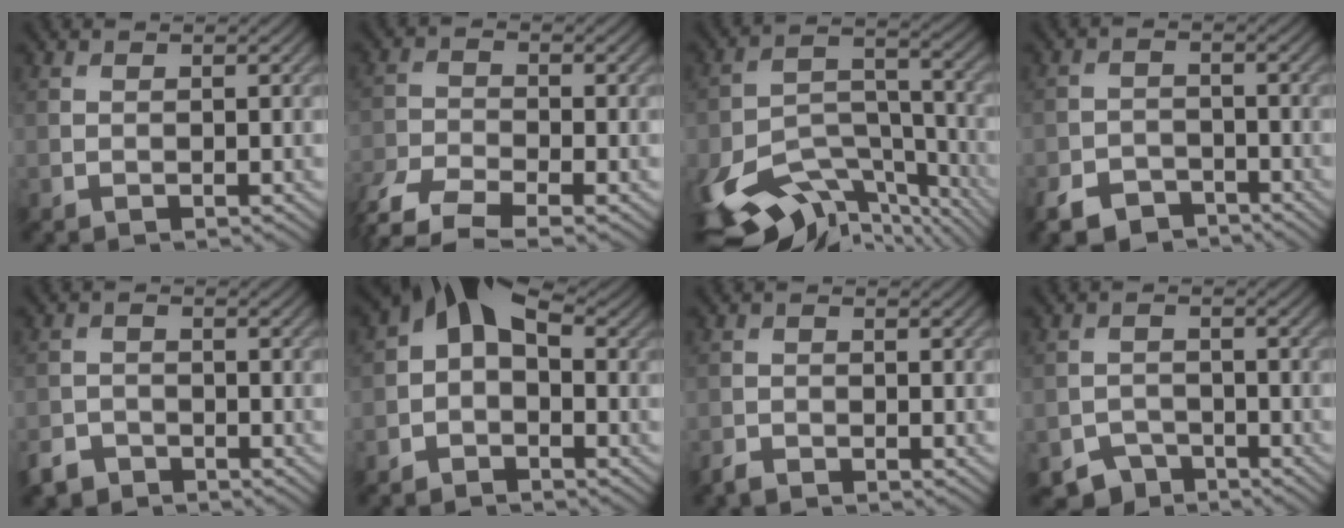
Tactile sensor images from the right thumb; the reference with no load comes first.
{"total": 5.3, "force": [-4.1, 1.8, 2.9], "torque": [-0.075, -0.013, -0.088]}
{"total": 14.8, "force": [-10.1, 7.3, 8.1], "torque": [-0.189, -0.041, -0.150]}
{"total": 5.0, "force": [-4.0, 2.5, 1.7], "torque": [-0.034, -0.005, -0.077]}
{"total": 2.7, "force": [-2.3, 1.3, 0.5], "torque": [-0.011, -0.001, -0.052]}
{"total": 5.5, "force": [0.1, 3.7, 4.0], "torque": [-0.069, 0.013, -0.015]}
{"total": 1.2, "force": [-1.1, 0.2, 0.2], "torque": [-0.009, 0.000, -0.025]}
{"total": 3.2, "force": [-2.7, 1.6, 0.4], "torque": [-0.002, 0.001, -0.051]}